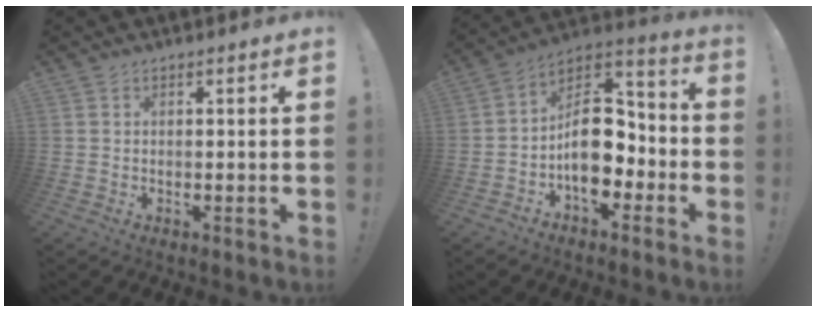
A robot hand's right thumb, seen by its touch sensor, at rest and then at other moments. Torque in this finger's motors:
{"motor_torque": [3.15, 1.86, 1.24, -0.93, 0.36]}